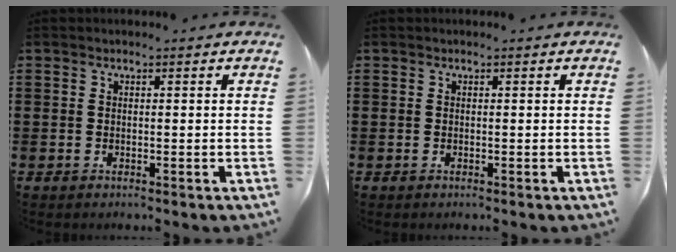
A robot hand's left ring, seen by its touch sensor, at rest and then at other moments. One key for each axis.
{"total": 0.0}